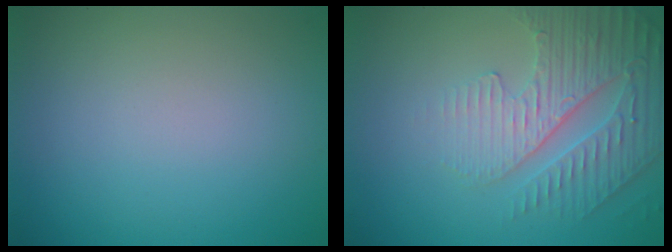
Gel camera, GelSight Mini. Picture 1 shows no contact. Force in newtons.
{"total": 4.7, "press": 3.9, "slide": 2.7}